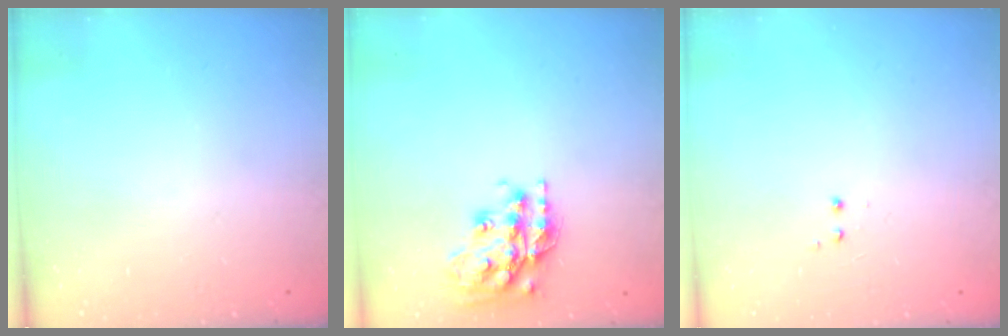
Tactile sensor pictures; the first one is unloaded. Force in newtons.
{"total": 17.6, "press": 17.5, "slide": 1.3}
{"total": 1.2, "press": 1.0, "slide": 0.6}